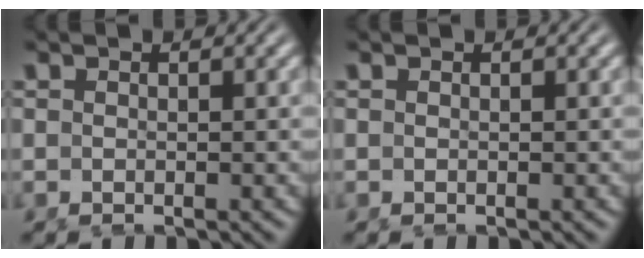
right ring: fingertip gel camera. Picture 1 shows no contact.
{"total": 0.0}